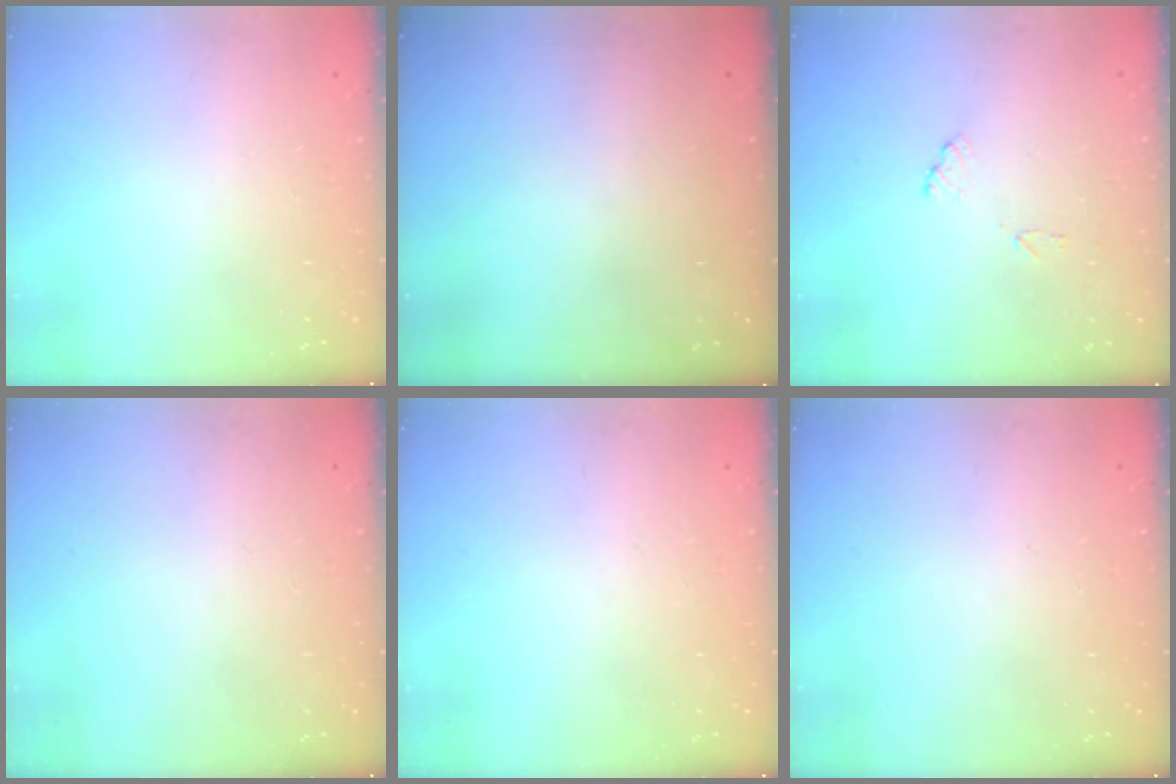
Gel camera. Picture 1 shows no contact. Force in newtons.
{"total": 2.9, "press": 2.9, "slide": 0.3}
{"total": 7.0, "press": 7.0, "slide": 0.6}
{"total": 0.0}
{"total": 0.0}
{"total": 0.0}